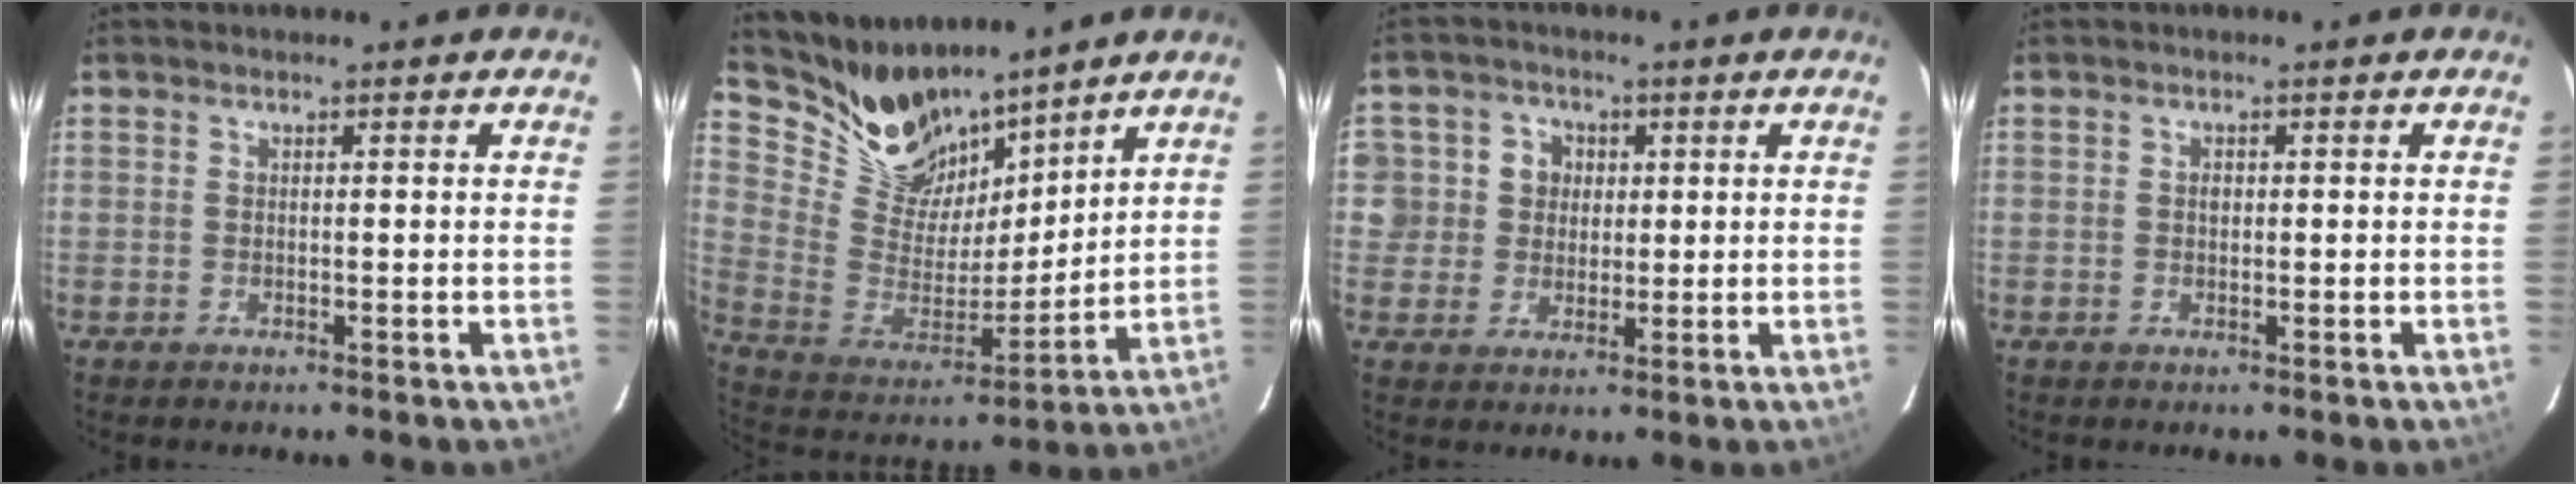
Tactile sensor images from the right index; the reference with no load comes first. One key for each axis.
{"total": 16.3, "fx": 13.4, "fy": 7.8, "fz": 5.1, "tx": -0.141, "ty": -0.005, "tz": 0.264}
{"total": 6.9, "fx": 0.9, "fy": 6.8, "fz": 1.1, "tx": -0.017, "ty": 0.029, "tz": 0.016}
{"total": 0.8, "fx": 0.0, "fy": 0.7, "fz": 0.4, "tx": -0.006, "ty": 0.004, "tz": 0.001}